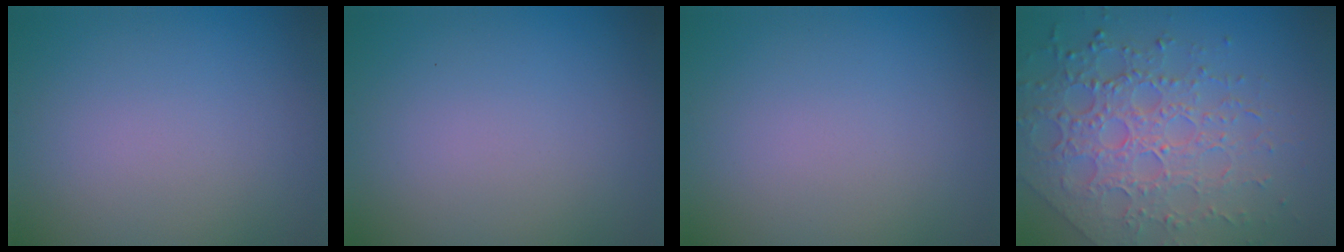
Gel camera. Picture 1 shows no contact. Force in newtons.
{"total": 0.0}
{"total": 0.0}
{"total": 7.7, "press": 5.4, "slide": 5.5}